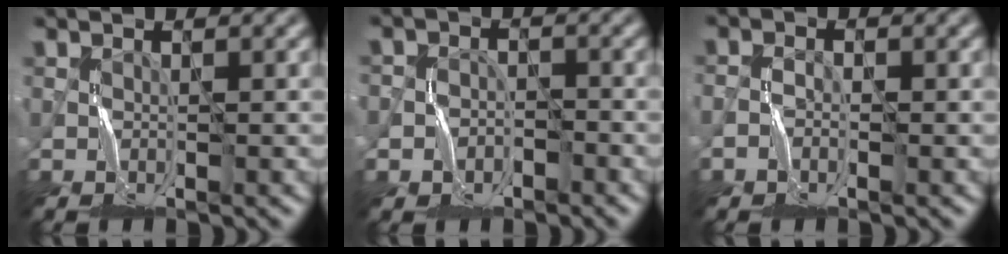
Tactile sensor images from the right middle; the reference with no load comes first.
{"total": 2.3, "force": [-1.4, 1.8, 0.0], "torque": [0.018, 0.009, -0.033]}
{"total": 1.2, "force": [-1.0, 0.6, 0.2], "torque": [-0.004, 0.008, -0.020]}